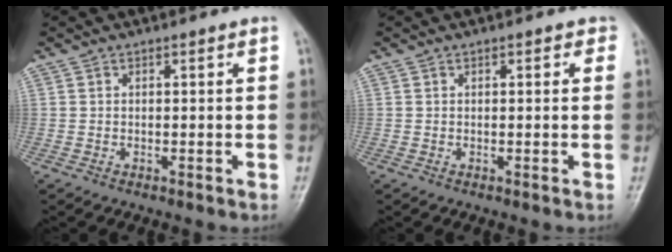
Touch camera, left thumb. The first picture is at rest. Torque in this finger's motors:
{"motor_torque": [-0.05, 0.02, -0.14, 0.21, 0.02]}